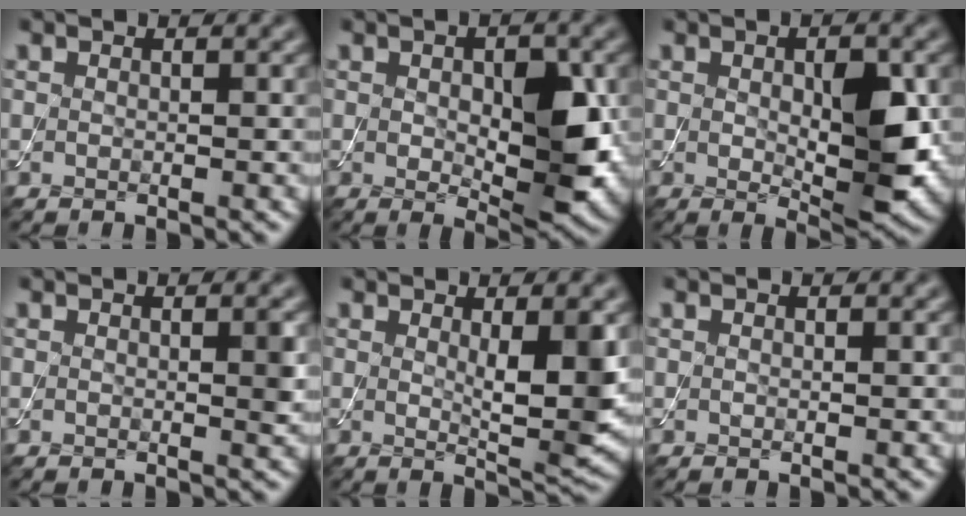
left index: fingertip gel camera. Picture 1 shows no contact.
{"total": 7.1, "force": [-0.1, 3.4, 6.2], "torque": [-0.102, -0.010, 0.007]}
{"total": 6.3, "force": [0.1, 2.5, 5.8], "torque": [-0.096, -0.008, 0.007]}
{"total": 1.0, "force": [0.1, 0.1, 1.0], "torque": [-0.013, -0.001, 0.000]}
{"total": 4.7, "force": [0.8, 1.0, 4.6], "torque": [-0.070, -0.015, 0.018]}
{"total": 0.0}